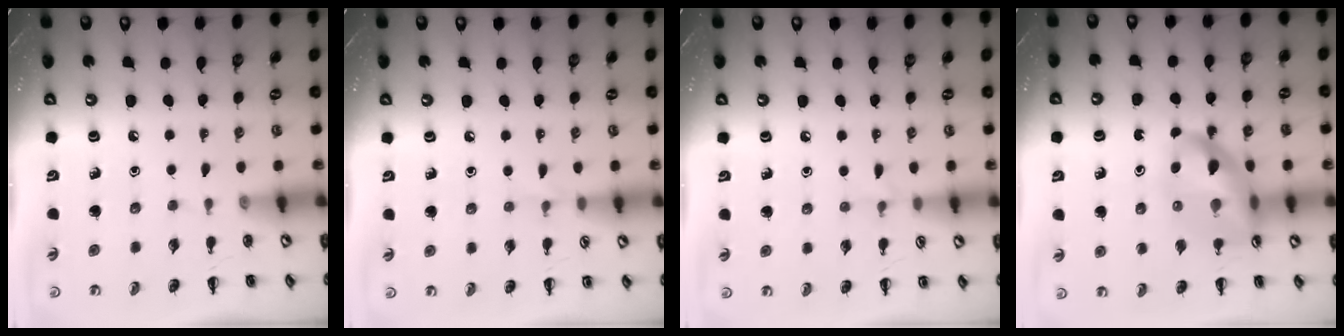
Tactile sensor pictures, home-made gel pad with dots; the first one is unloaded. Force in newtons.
{"total": 3.8, "press": 3.5, "slide": 1.4}
{"total": 4.4, "press": 4.1, "slide": 1.6}
{"total": 15.1, "press": 14.5, "slide": 4.0}